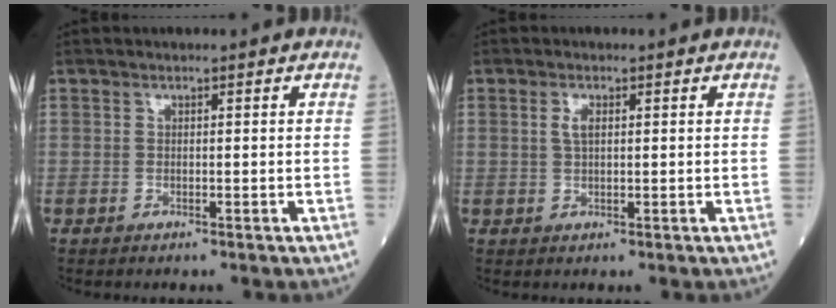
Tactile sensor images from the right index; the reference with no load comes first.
{"total": 1.8, "force": [0.6, 0.6, 1.6], "torque": [-0.036, 0.002, 0.012]}